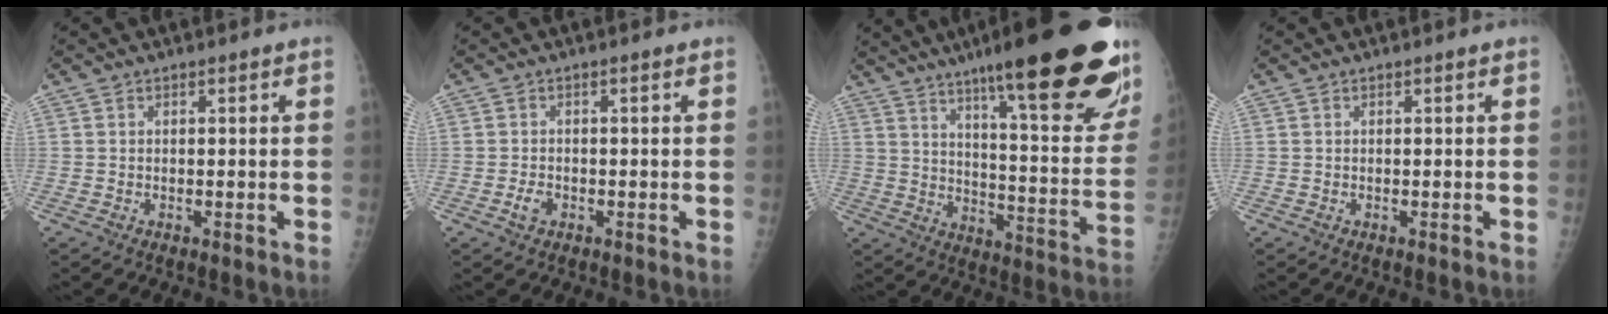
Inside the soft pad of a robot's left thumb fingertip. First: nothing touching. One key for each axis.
{"total": 1.8, "fx": -0.7, "fy": 1.1, "fz": 1.1, "tx": -0.021, "ty": 0.003, "tz": -0.013}
{"total": 30.5, "fx": 19.6, "fy": 5.6, "fz": 22.6, "tx": -0.264, "ty": -0.068, "tz": 0.279}
{"total": 0.0}